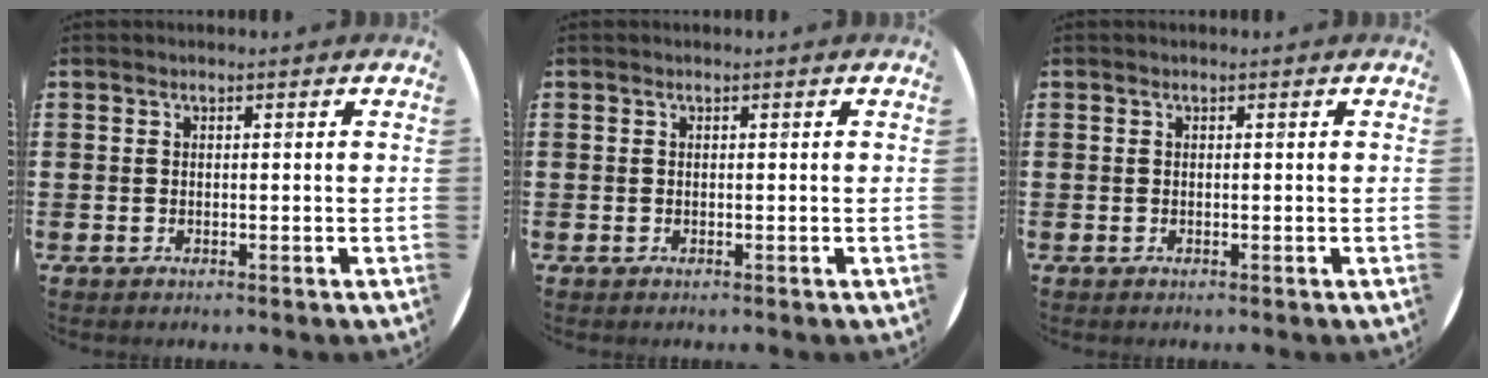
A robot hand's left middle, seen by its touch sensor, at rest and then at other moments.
{"total": 0.0}
{"total": 0.0}